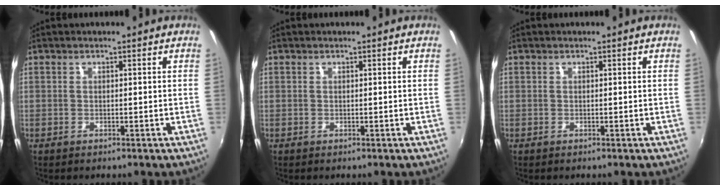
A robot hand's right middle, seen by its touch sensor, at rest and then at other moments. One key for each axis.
{"total": 0.0}
{"total": 0.0}